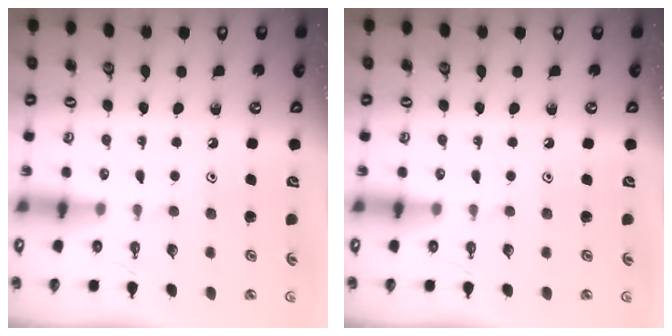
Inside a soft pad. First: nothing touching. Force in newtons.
{"total": 0.0}